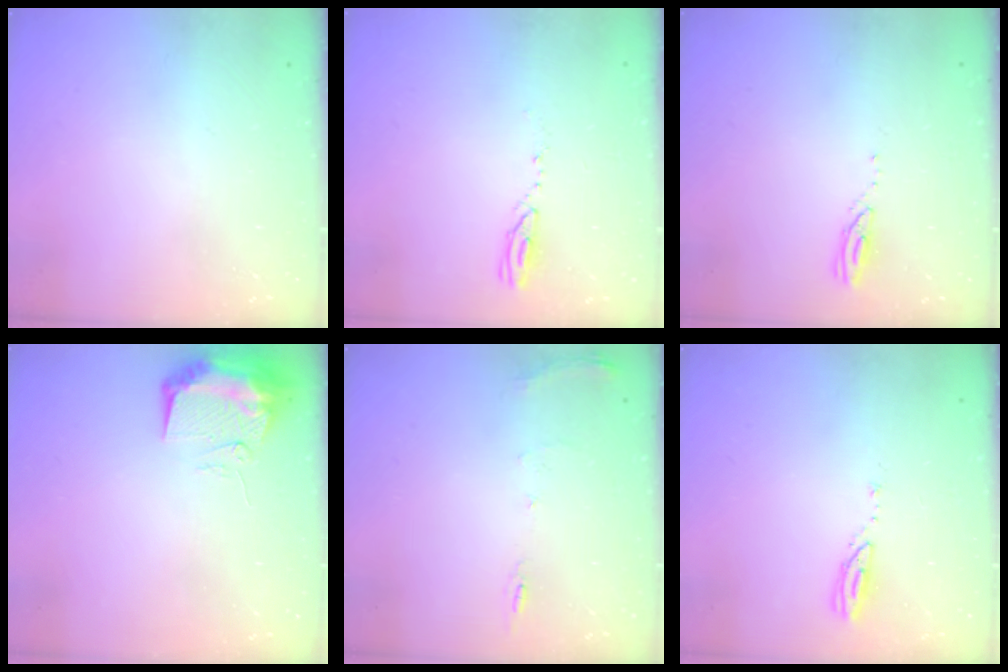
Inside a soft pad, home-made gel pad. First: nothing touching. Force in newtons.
{"total": 4.1, "press": 4.1, "slide": 0.4}
{"total": 3.0, "press": 3.0, "slide": 0.1}
{"total": 9.8, "press": 9.7, "slide": 1.2}
{"total": 7.4, "press": 7.4, "slide": 0.8}
{"total": 3.7, "press": 3.7, "slide": 0.3}